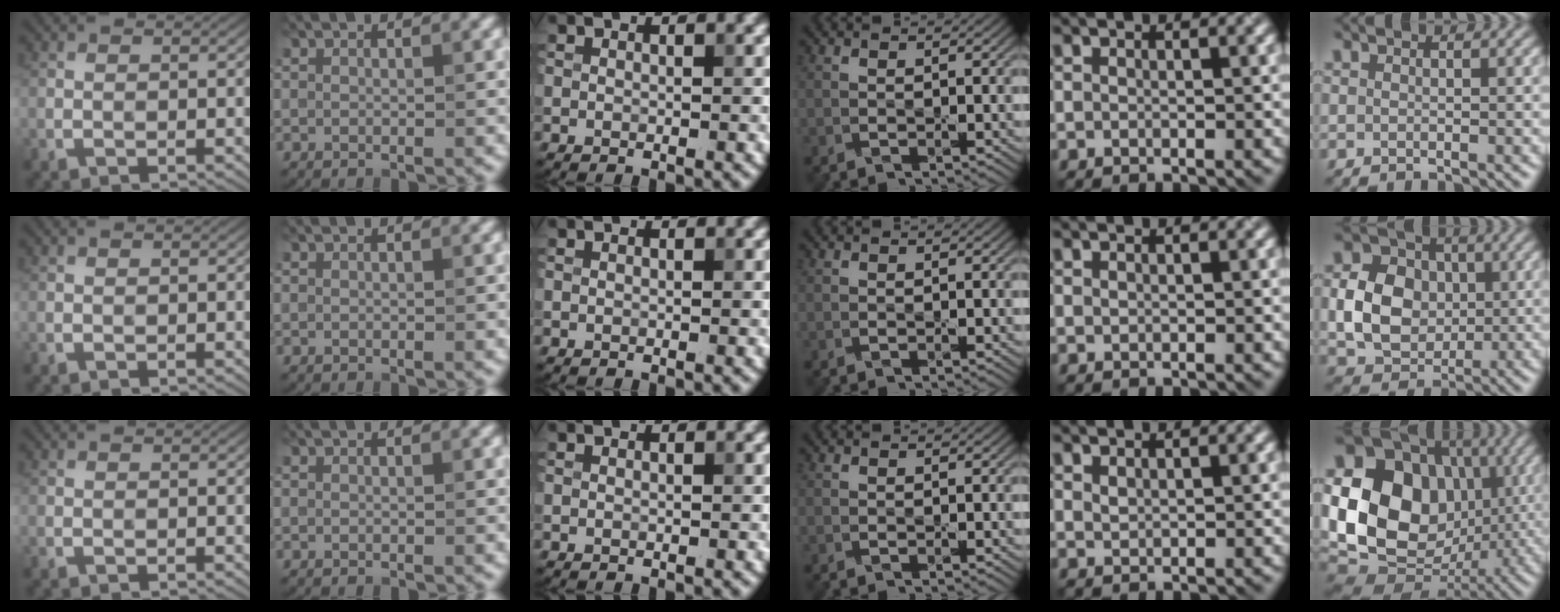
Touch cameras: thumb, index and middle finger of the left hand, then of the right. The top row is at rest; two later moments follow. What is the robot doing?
{"motion": "press", "object": "small bumper sticker"}